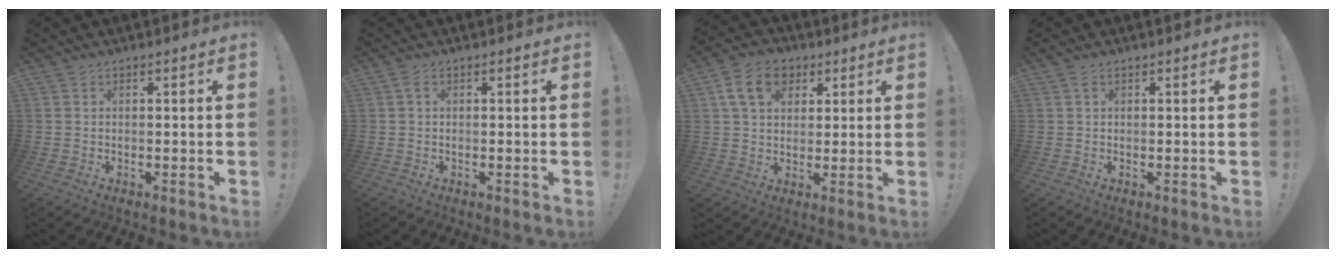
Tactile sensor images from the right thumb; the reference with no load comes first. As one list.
[{"total": 1.1, "force": [0.2, 0.4, 1.0], "torque": [-0.026, 0.005, 0.004]}, {"total": 11.7, "force": [5.0, 8.3, 6.4], "torque": [-0.105, -0.002, 0.097]}, {"total": 1.1, "force": [0.5, 0.5, 0.8], "torque": [-0.012, -0.001, 0.007]}]